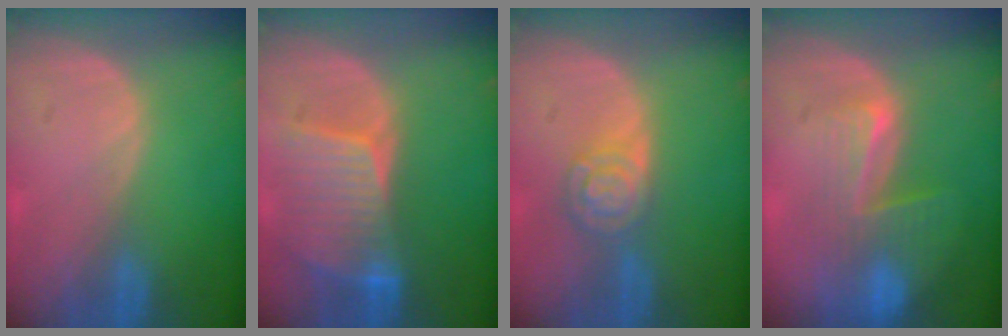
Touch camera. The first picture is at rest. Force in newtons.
{"total": 8.4, "press": 7.6, "slide": 3.5}
{"total": 5.4, "press": 4.7, "slide": 2.5}
{"total": 8.2, "press": 7.1, "slide": 4.0}